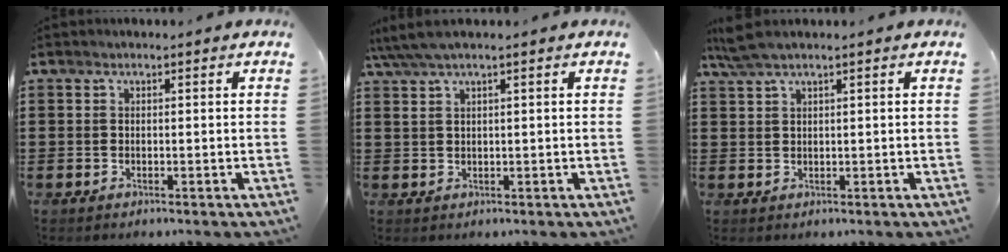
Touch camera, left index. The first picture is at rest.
{"total": 2.4, "force": [1.1, 0.2, 2.1], "torque": [-0.043, 0.000, 0.018]}
{"total": 2.7, "force": [1.6, 0.1, 2.2], "torque": [-0.052, -0.003, 0.028]}